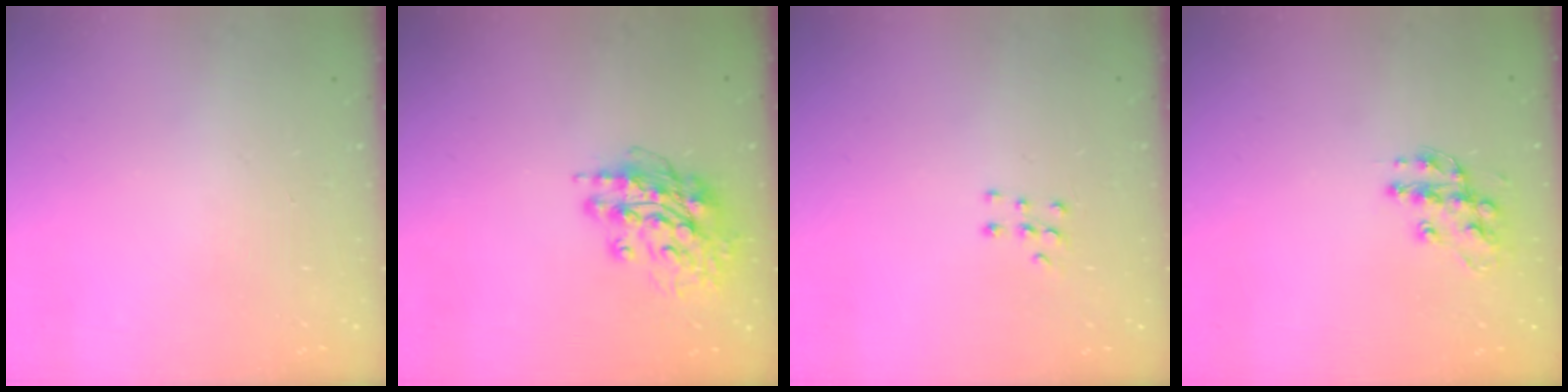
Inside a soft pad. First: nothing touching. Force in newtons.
{"total": 15.0, "press": 14.9, "slide": 1.6}
{"total": 5.5, "press": 5.5, "slide": 0.9}
{"total": 11.8, "press": 11.8, "slide": 0.6}